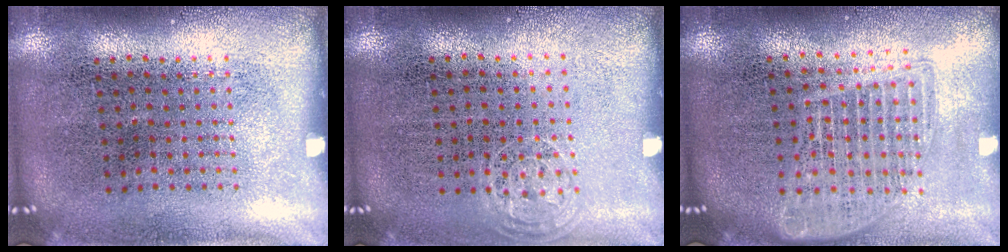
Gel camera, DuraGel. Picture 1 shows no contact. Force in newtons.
{"total": 0.7, "press": 0.6, "slide": 0.4}
{"total": 1.7, "press": 1.5, "slide": 0.8}